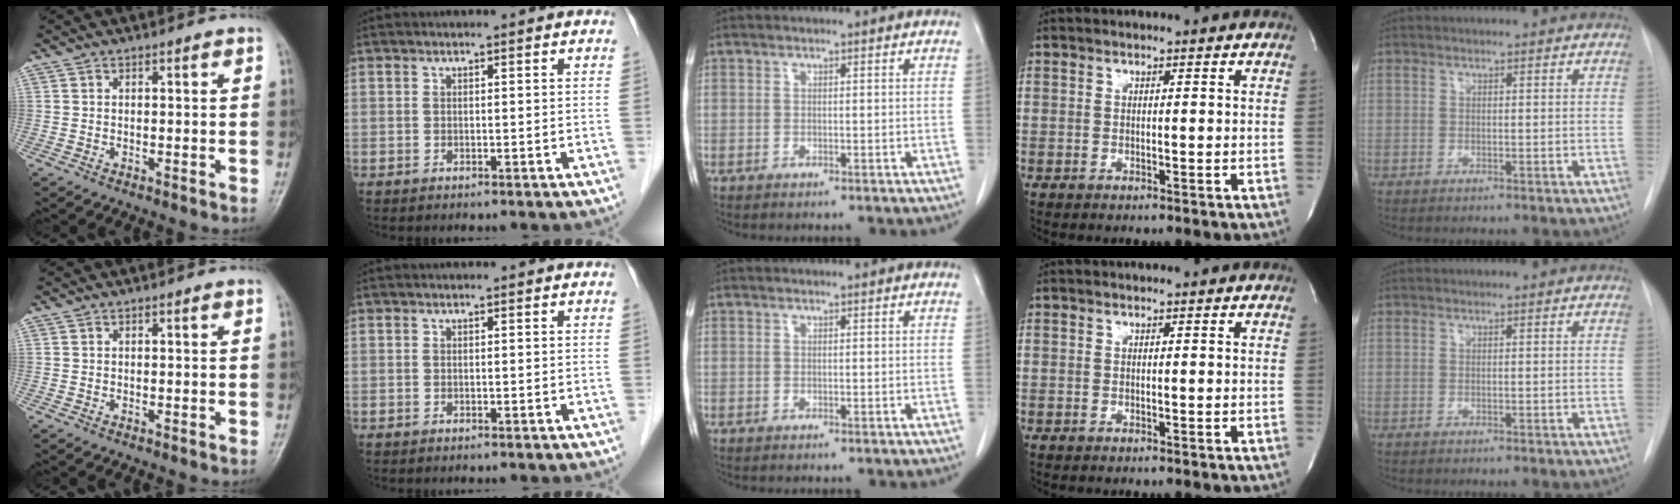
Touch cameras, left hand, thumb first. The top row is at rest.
{}